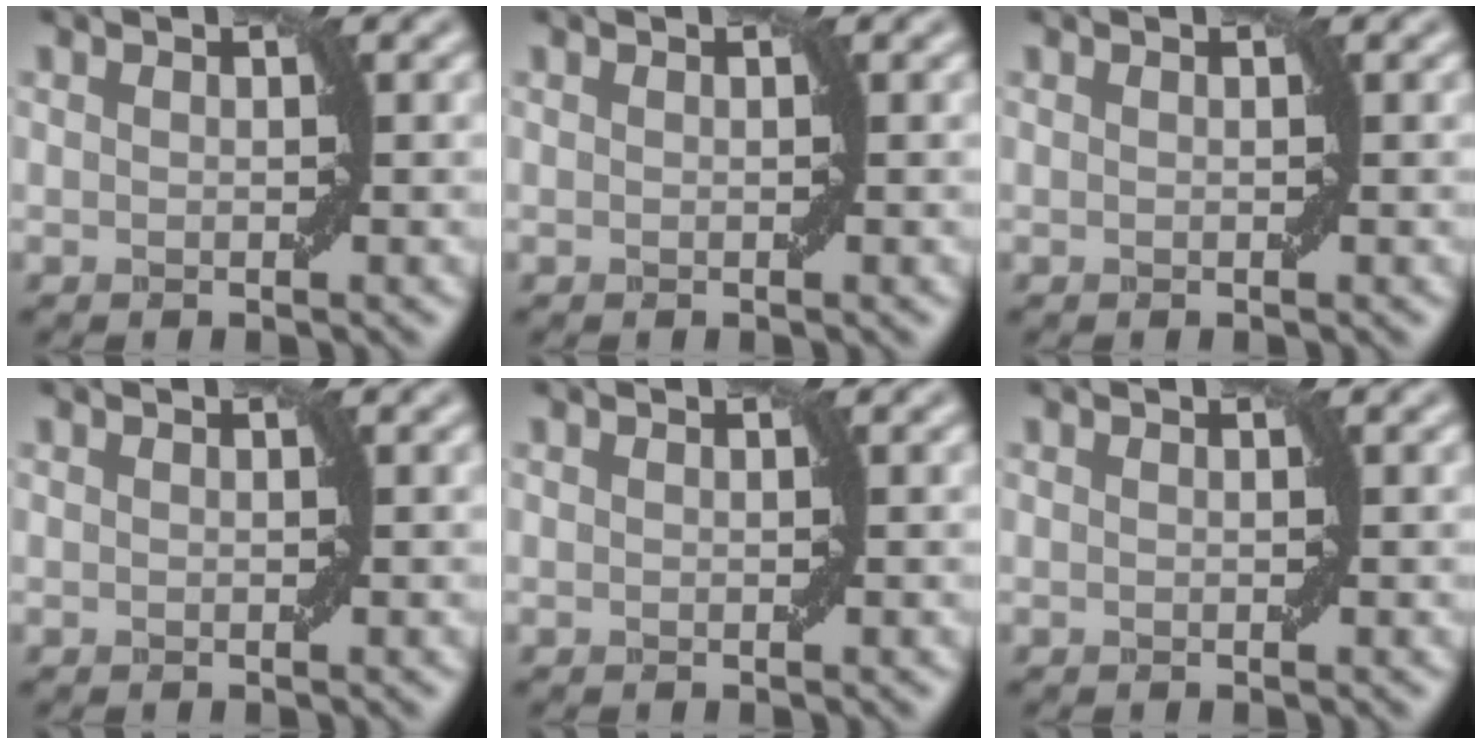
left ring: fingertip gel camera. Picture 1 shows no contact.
{"total": 0.0}
{"total": 0.0}
{"total": 0.0}
{"total": 0.0}
{"total": 0.0}